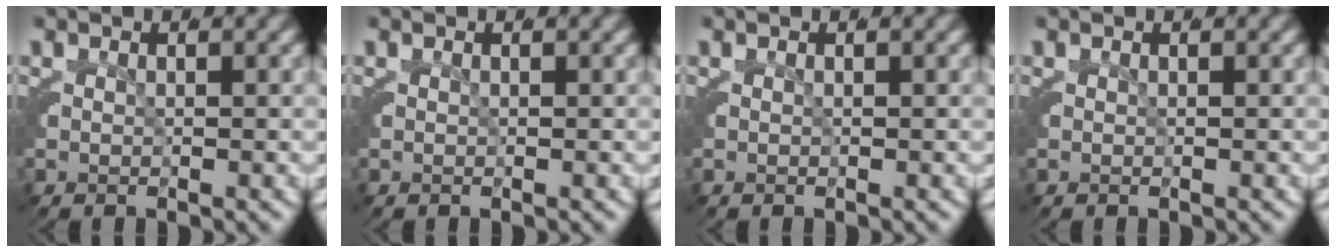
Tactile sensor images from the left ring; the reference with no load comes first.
{"total": 0.0}
{"total": 0.0}
{"total": 0.0}